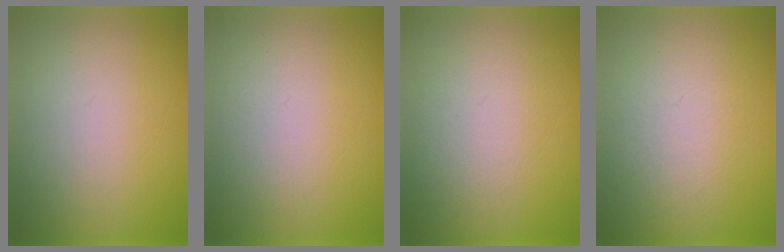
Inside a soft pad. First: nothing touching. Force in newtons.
{"total": 1.0}
{"total": 3.2}
{"total": 4.7}